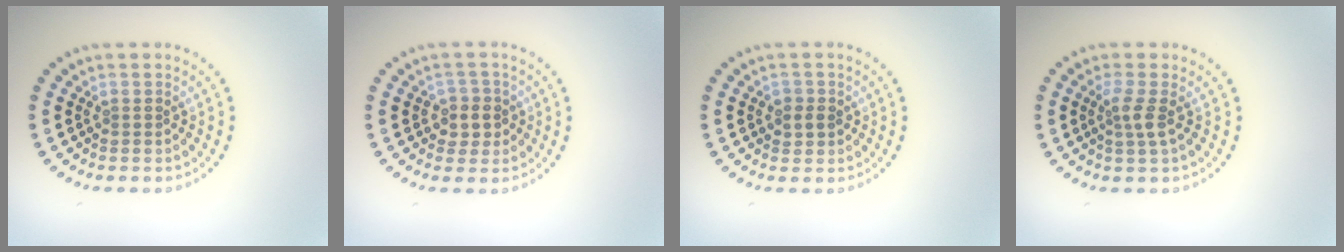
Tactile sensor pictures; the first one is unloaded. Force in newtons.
{"total": 2.1, "press": 1.9, "slide": 0.9}
{"total": 1.5, "press": 1.4, "slide": 0.5}
{"total": 1.8, "press": 1.4, "slide": 1.2}